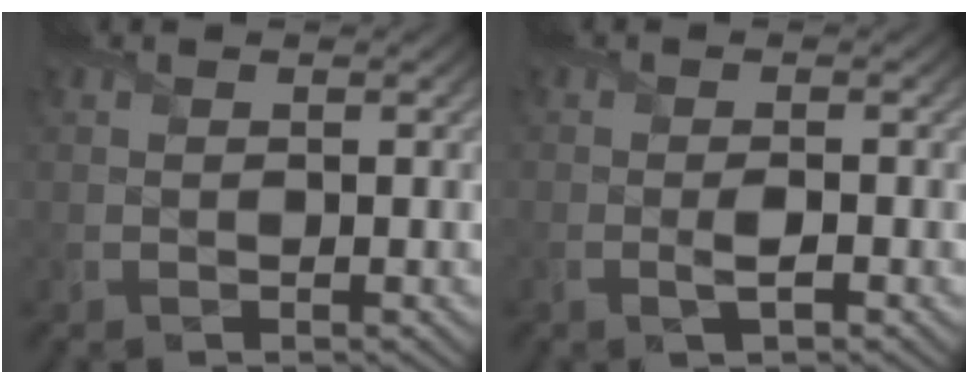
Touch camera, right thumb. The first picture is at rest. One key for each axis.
{"total": 1.7, "fx": -0.6, "fy": 0.5, "fz": 1.5, "tx": -0.030, "ty": -0.001, "tz": -0.012}